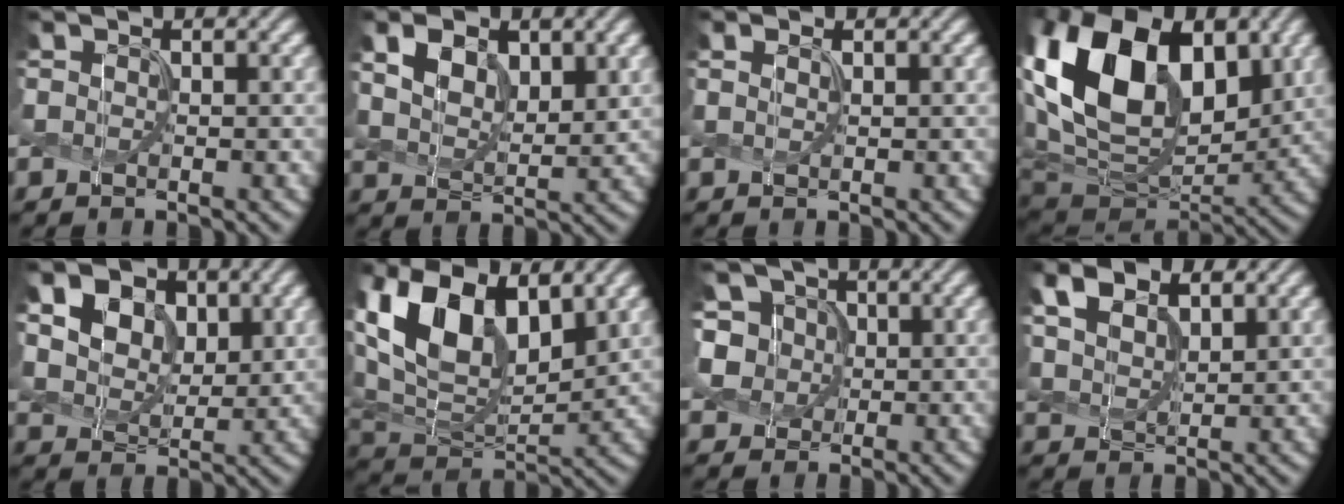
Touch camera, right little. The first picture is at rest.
{"total": 4.5, "force": [2.3, 2.5, 3.0], "torque": [-0.061, -0.002, 0.046]}
{"total": 0.8, "force": [0.5, 0.3, 0.6], "torque": [-0.015, 0.001, 0.010]}
{"total": 16.7, "force": [4.7, 11.1, 11.5], "torque": [-0.241, 0.014, 0.088]}
{"total": 9.5, "force": [4.5, 6.6, 5.1], "torque": [-0.114, 0.015, 0.073]}
{"total": 12.7, "force": [5.1, 7.4, 9.0], "torque": [-0.197, 0.002, 0.095]}
{"total": 6.5, "force": [2.1, 5.4, 2.9], "torque": [-0.051, 0.024, 0.022]}
{"total": 5.4, "force": [3.3, 2.9, 3.2], "torque": [-0.077, 0.007, 0.062]}